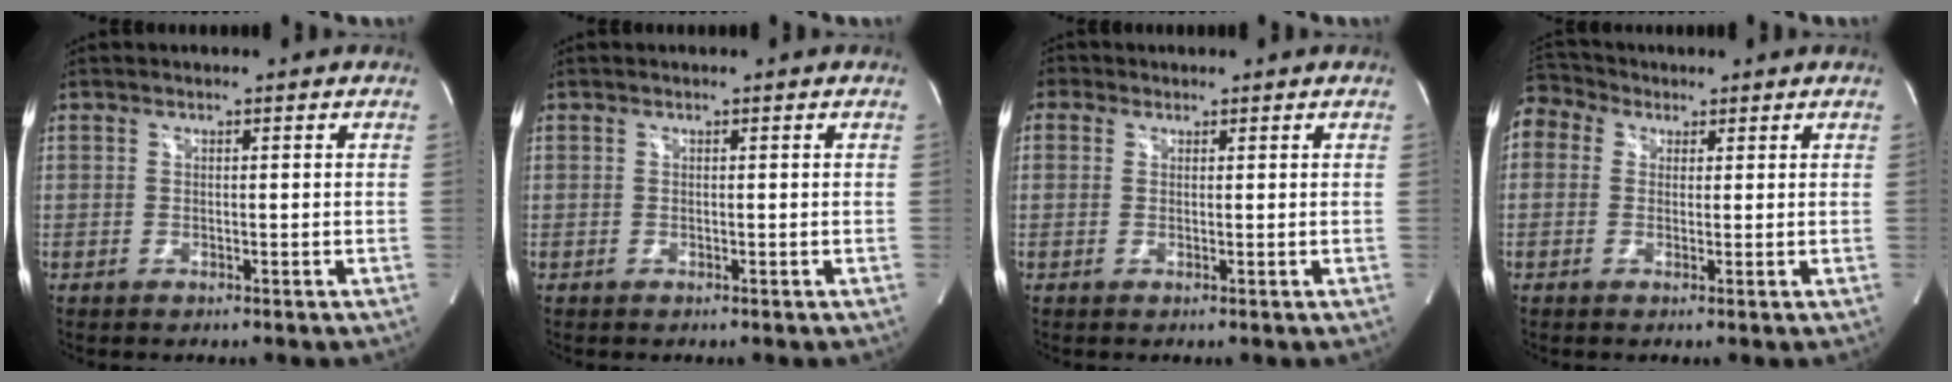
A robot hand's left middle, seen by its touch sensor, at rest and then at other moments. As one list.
[{"total": 0.0}, {"total": 2.4, "force": [1.0, 2.0, 0.8], "torque": [-0.018, 0.017, 0.015]}, {"total": 8.4, "force": [3.9, 6.8, 3.1], "torque": [-0.085, 0.055, 0.076]}]